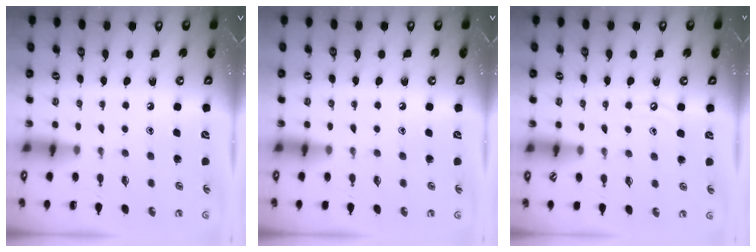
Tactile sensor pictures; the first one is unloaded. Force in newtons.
{"total": 0.0}
{"total": 4.5, "press": 4.4, "slide": 0.6}